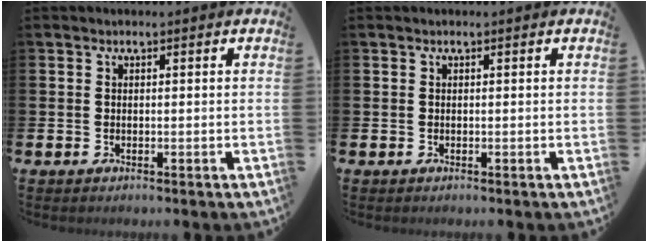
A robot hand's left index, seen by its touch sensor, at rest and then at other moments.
{"total": 0.0}